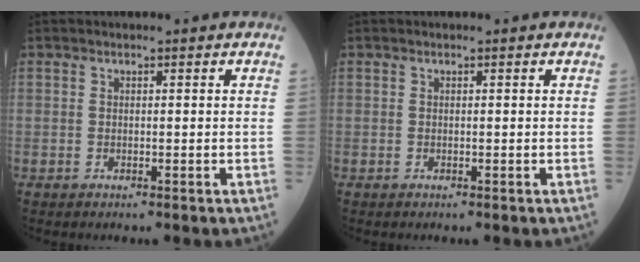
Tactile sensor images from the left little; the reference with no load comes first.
{"total": 0.0}